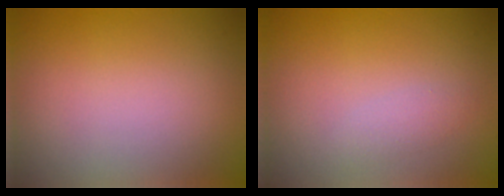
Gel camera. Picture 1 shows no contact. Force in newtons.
{"total": 1.2, "press": 1.2, "slide": 0.0}